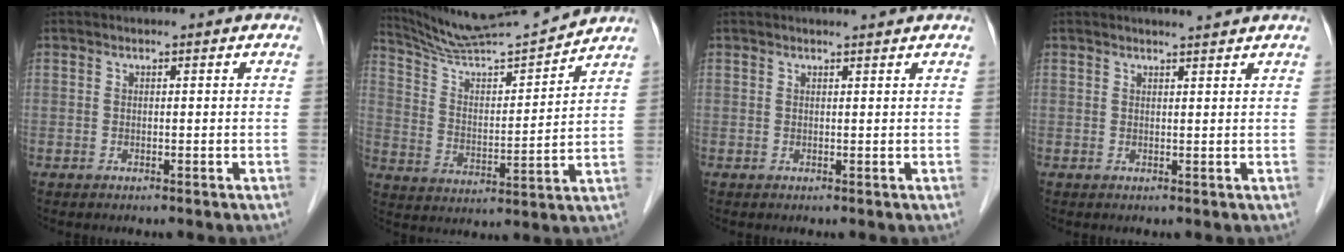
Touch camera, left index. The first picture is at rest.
{"total": 14.2, "force": [13.7, -1.4, 3.2], "torque": [-0.073, -0.007, 0.240]}
{"total": 1.8, "force": [1.7, -0.4, 0.5], "torque": [-0.011, 0.001, 0.024]}
{"total": 2.1, "force": [2.0, -0.6, 0.6], "torque": [-0.011, -0.003, 0.029]}